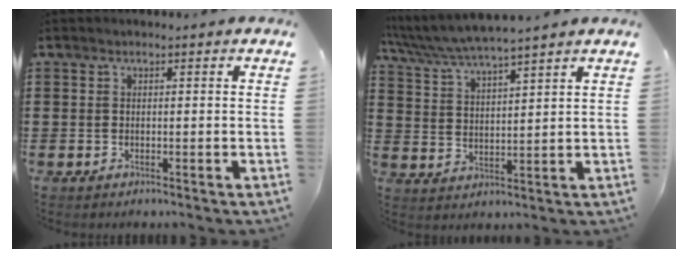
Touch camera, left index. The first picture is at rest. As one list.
[{"total": 4.7, "force": [4.4, -0.4, 1.6], "torque": [-0.049, -0.026, 0.075]}]